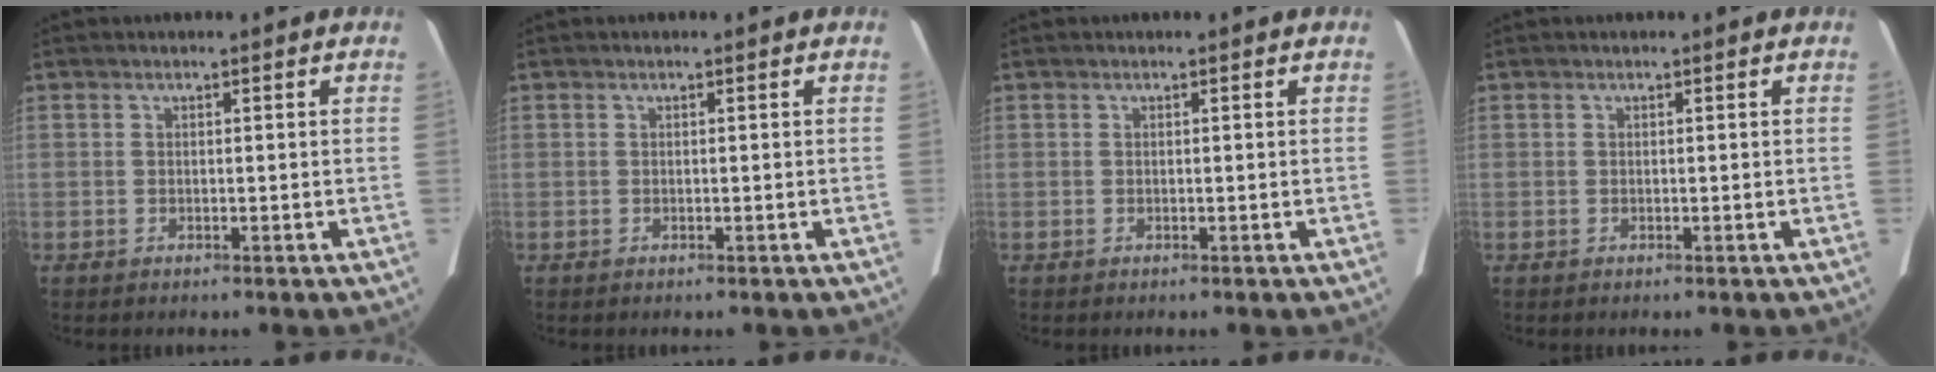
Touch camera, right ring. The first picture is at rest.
{"total": 0.0}
{"total": 0.0}
{"total": 0.0}